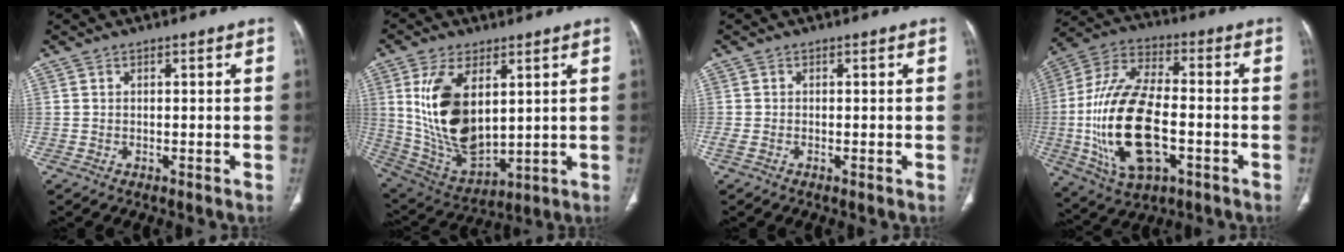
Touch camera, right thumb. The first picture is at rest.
{"total": 17.4, "force": [4.2, 9.2, 14.2], "torque": [-0.259, -0.022, 0.103]}
{"total": 1.3, "force": [-0.4, 0.5, 1.2], "torque": [-0.034, -0.004, -0.010]}
{"total": 23.0, "force": [-4.2, 11.7, 19.3], "torque": [-0.390, 0.015, -0.064]}